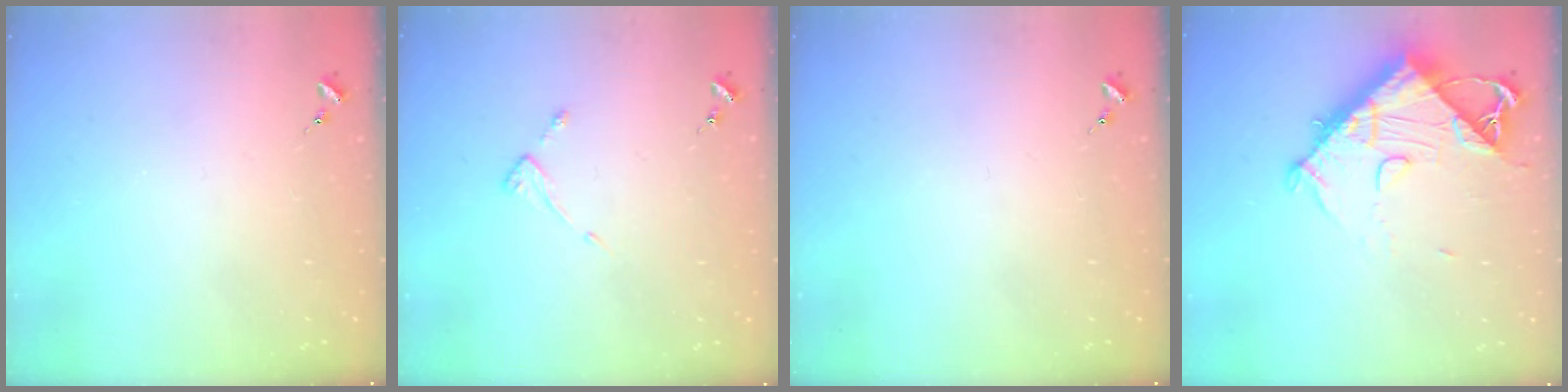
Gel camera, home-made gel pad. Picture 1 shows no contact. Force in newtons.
{"total": 2.6, "press": 2.6, "slide": 0.3}
{"total": 0.0}
{"total": 12.5, "press": 12.5, "slide": 1.3}